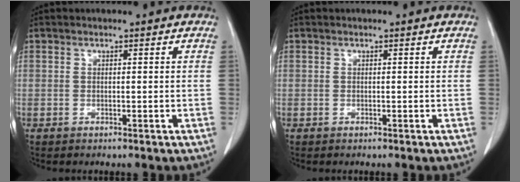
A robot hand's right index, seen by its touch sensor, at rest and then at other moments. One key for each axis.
{"total": 0.0}